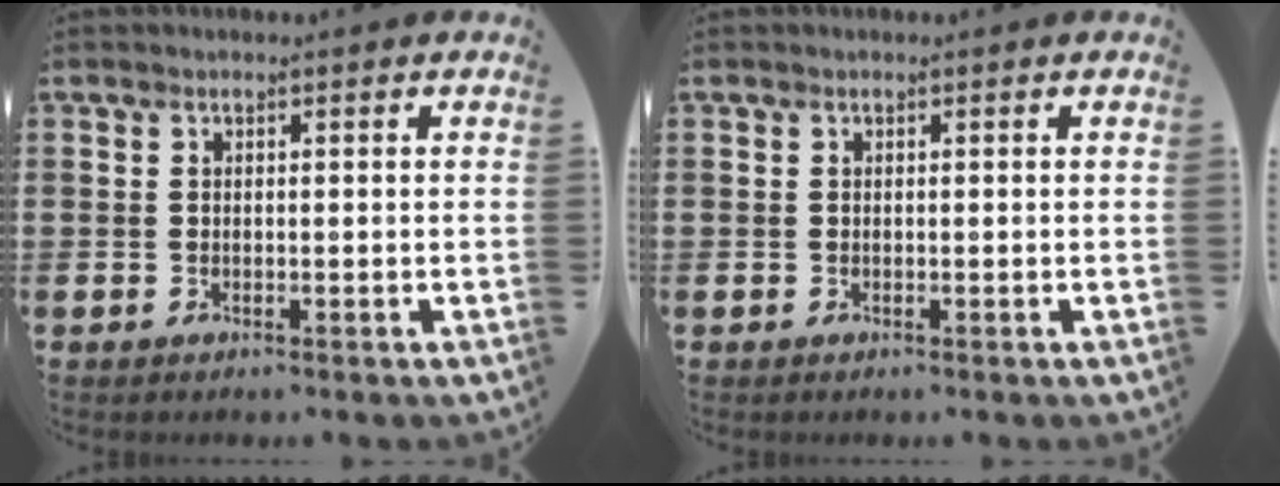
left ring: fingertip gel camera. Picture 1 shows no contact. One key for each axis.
{"total": 0.0}